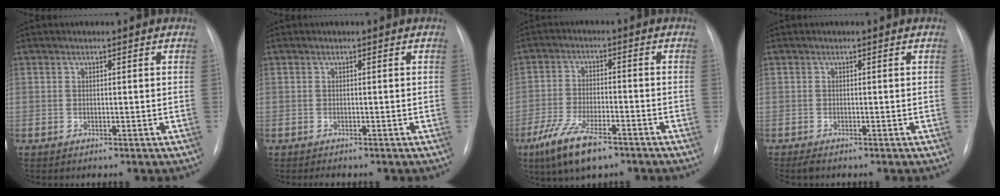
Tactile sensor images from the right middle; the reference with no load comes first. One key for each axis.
{"total": 0.7, "fx": -0.7, "fy": 0.1, "fz": 0.3, "tx": -0.007, "ty": -0.003, "tz": -0.009}
{"total": 9.5, "fx": -6.2, "fy": 2.8, "fz": 6.7, "tx": -0.138, "ty": -0.015, "tz": -0.108}
{"total": 1.6, "fx": -1.3, "fy": 0.4, "fz": 0.8, "tx": -0.017, "ty": -0.005, "tz": -0.018}